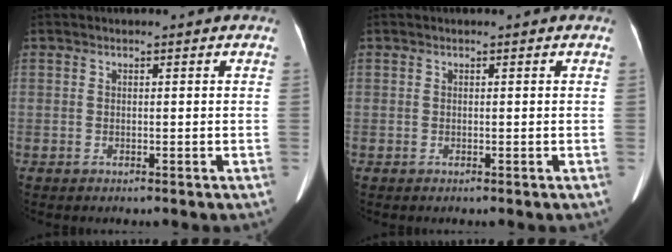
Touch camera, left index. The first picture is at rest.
{"total": 0.0}